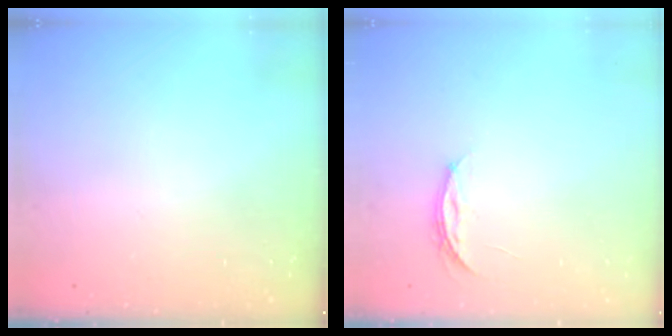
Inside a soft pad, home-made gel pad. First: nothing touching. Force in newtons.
{"total": 3.8, "press": 3.8, "slide": 0.5}